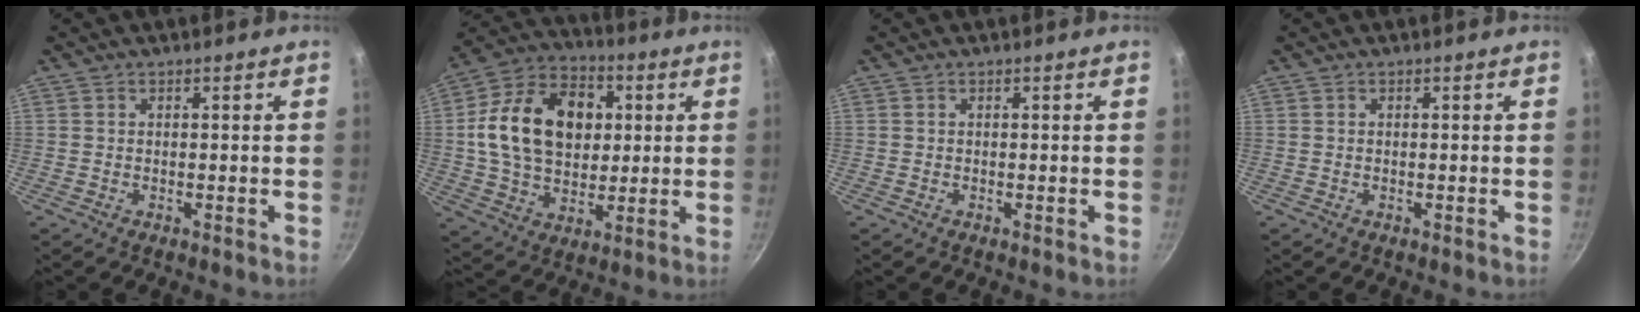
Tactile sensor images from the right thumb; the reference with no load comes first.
{"total": 20.5, "force": [3.2, 14.8, 13.9], "torque": [-0.207, 0.016, 0.046]}
{"total": 0.0}
{"total": 0.0}